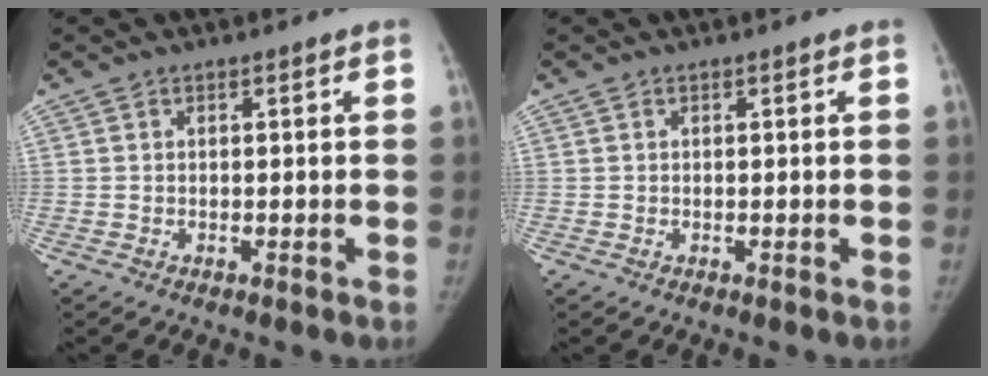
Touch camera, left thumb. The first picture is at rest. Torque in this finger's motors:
{"motor_torque": [0.04, 0.03, 0.14, -0.07, 0.02]}